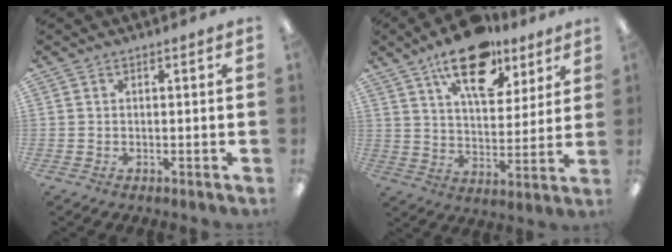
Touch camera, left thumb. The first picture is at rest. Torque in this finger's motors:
{"motor_torque": [0.43, 0.55, 1.42, -1.35, 0.14]}